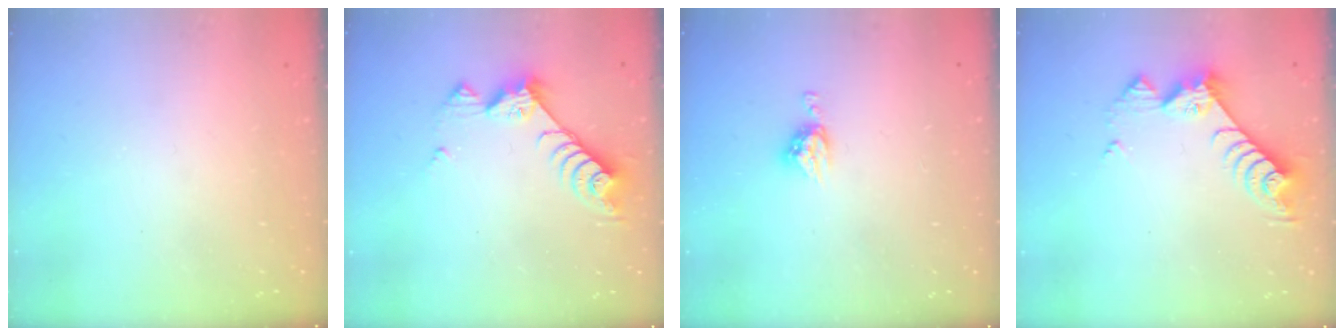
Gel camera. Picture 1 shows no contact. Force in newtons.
{"total": 8.6, "press": 8.6, "slide": 0.2}
{"total": 6.4, "press": 6.4, "slide": 0.4}
{"total": 9.6, "press": 9.5, "slide": 0.7}